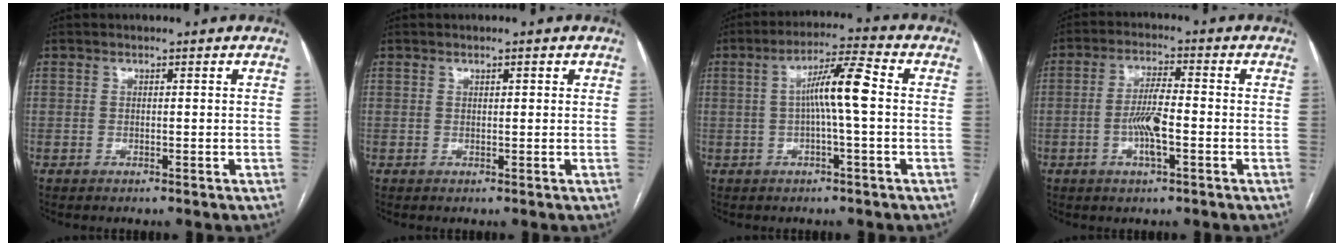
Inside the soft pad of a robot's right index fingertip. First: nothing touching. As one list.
[{"total": 0.9, "force": [0.5, 0.3, 0.6], "torque": [-0.009, 0.001, 0.008]}, {"total": 7.6, "force": [0.2, 0.1, 7.6], "torque": [-0.132, 0.019, 0.000]}, {"total": 6.2, "force": [-1.6, 1.0, 5.9], "torque": [-0.120, 0.002, -0.030]}]